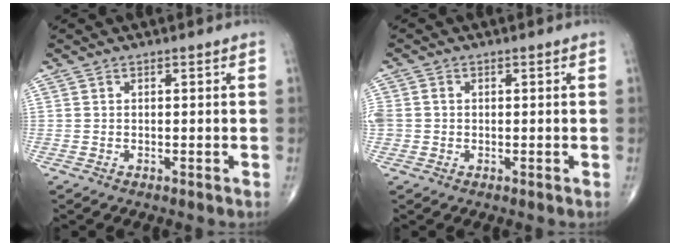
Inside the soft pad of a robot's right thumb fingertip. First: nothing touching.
{"total": 3.2, "force": [-0.1, 2.8, 1.4], "torque": [-0.034, 0.008, 0.002]}